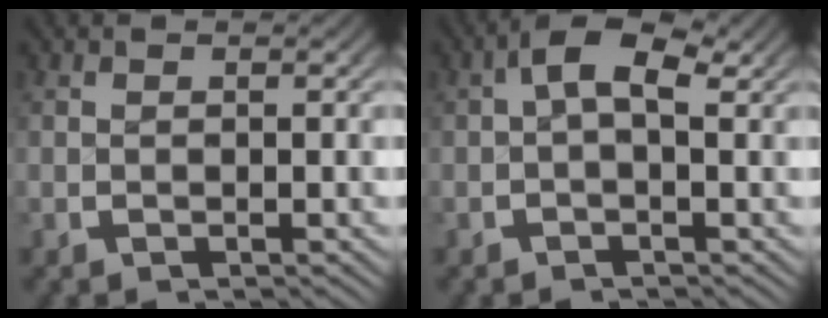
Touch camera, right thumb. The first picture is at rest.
{"total": 4.0, "force": [1.1, 2.0, 3.2], "torque": [-0.052, 0.006, 0.007]}